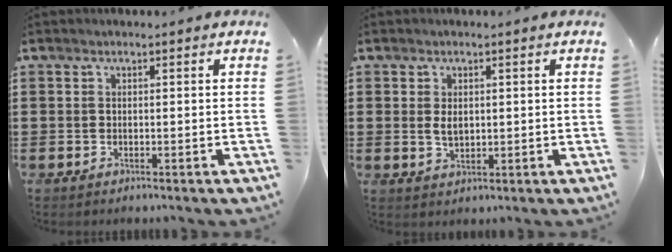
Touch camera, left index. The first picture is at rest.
{"total": 2.3, "force": [0.4, 1.4, 1.8], "torque": [-0.038, 0.004, 0.006]}